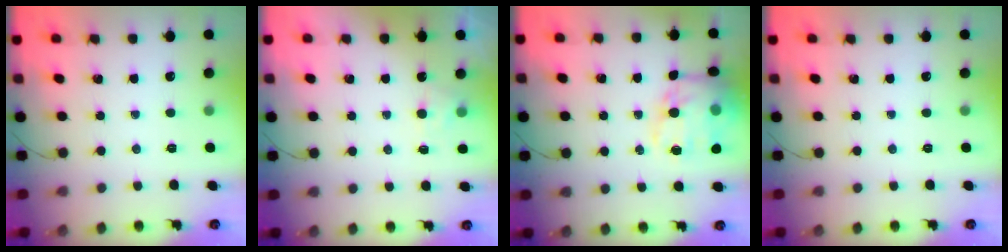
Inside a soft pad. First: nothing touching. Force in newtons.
{"total": 4.0, "press": 3.7, "slide": 1.4}
{"total": 15.5, "press": 15.2, "slide": 3.1}
{"total": 0.0}